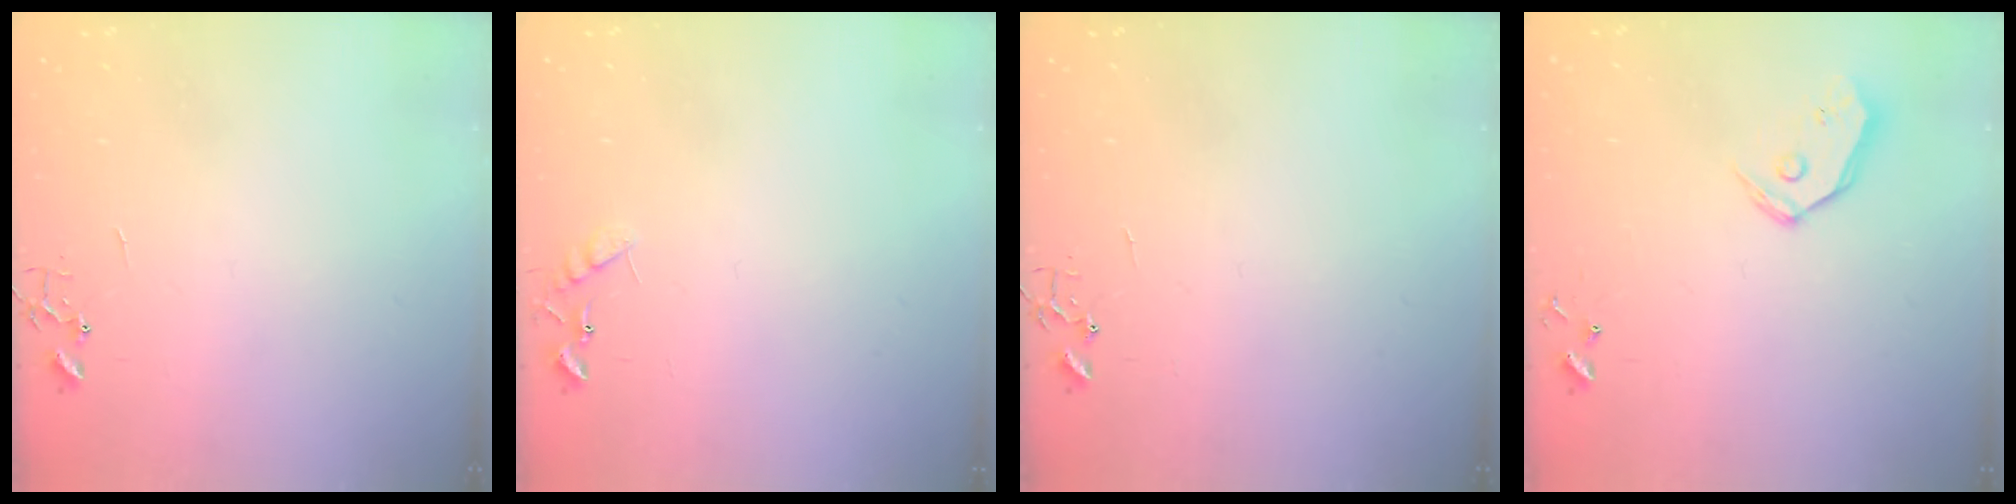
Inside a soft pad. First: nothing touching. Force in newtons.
{"total": 7.6, "press": 7.6, "slide": 0.7}
{"total": 0.0}
{"total": 8.7, "press": 8.6, "slide": 1.3}